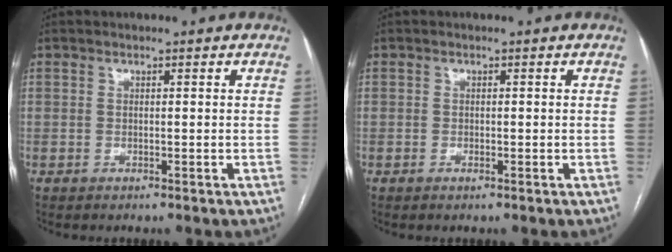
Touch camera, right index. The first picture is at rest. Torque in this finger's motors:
{"motor_torque": [-1.87, -0.27, -0.84, -0.21]}